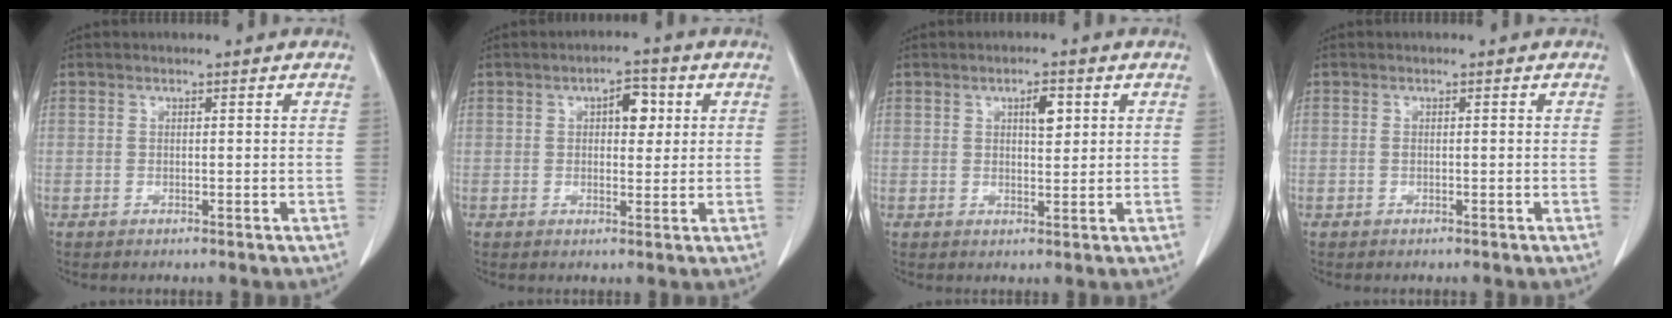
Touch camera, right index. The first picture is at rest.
{"total": 4.3, "force": [1.3, 2.1, 3.5], "torque": [-0.050, 0.010, 0.017]}
{"total": 3.2, "force": [1.2, 1.1, 2.7], "torque": [-0.044, 0.000, 0.020]}
{"total": 0.0}